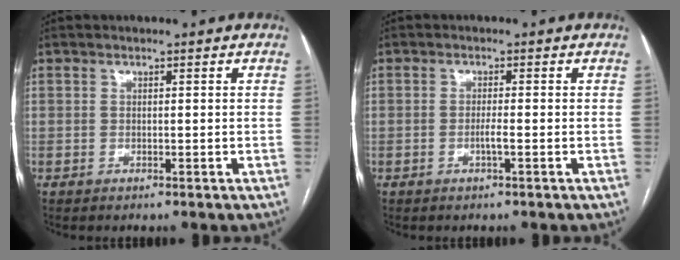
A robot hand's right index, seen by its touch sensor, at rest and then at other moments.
{"total": 1.7, "force": [-0.6, -0.1, 1.6], "torque": [-0.032, -0.001, -0.011]}